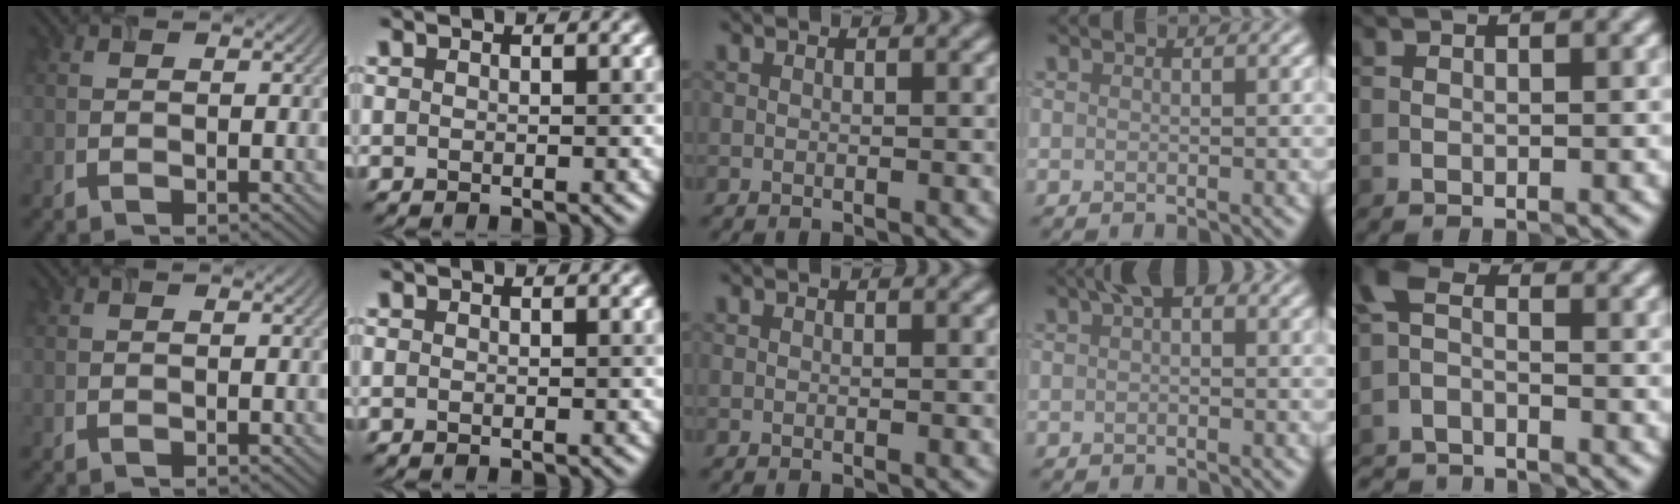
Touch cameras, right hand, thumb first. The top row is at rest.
{"ring": {"total": 2.2, "force": [0.9, 1.1, 1.6], "torque": [-0.018, 0.009, 0.010]}, "little": {"total": 4.4, "force": [-3.5, 1.9, 1.8], "torque": [-0.037, -0.004, -0.079]}}